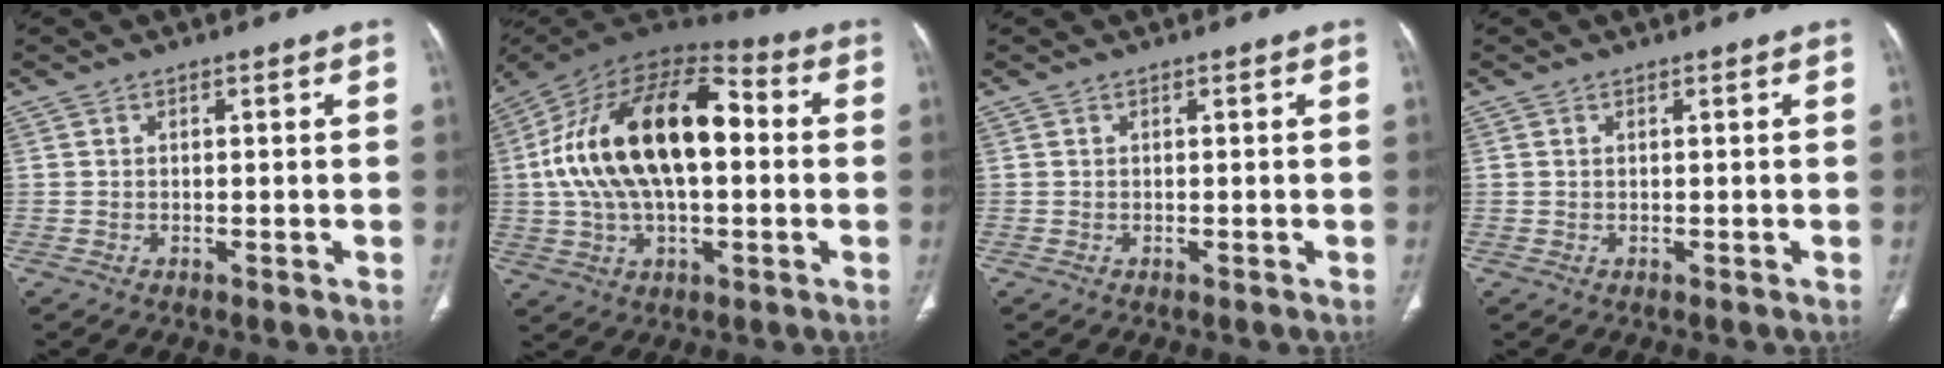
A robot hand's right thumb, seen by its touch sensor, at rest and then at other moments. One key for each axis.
{"total": 24.9, "fx": 2.0, "fy": 13.1, "fz": 21.1, "tx": -0.378, "ty": 0.032, "tz": 0.024}
{"total": 0.0}
{"total": 0.0}